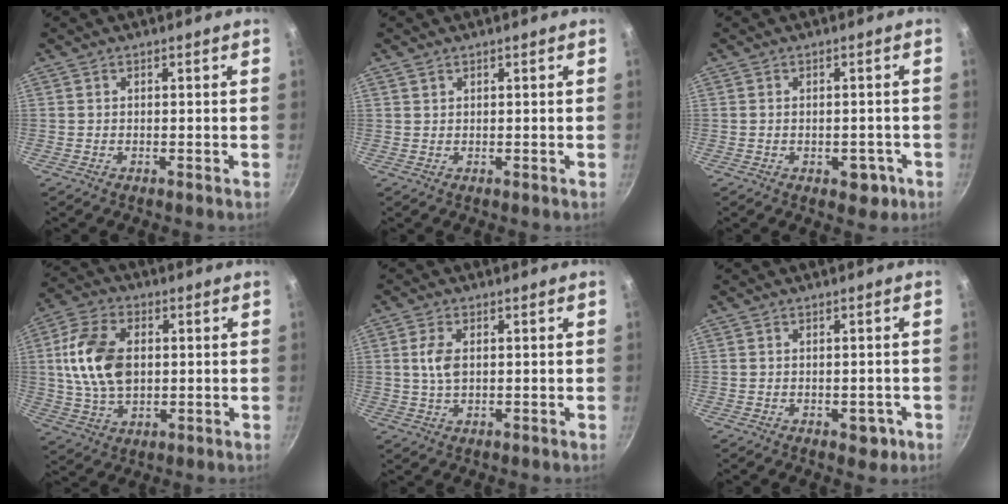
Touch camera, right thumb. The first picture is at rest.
{"total": 0.8, "force": [0.6, 0.5, 0.3], "torque": [-0.004, 0.000, 0.012]}
{"total": 4.1, "force": [-1.7, 2.6, 2.8], "torque": [-0.017, 0.013, -0.013]}
{"total": 14.1, "force": [1.6, 9.1, 10.6], "torque": [-0.189, 0.002, 0.027]}
{"total": 4.5, "force": [0.8, 2.6, 3.7], "torque": [-0.072, 0.001, 0.016]}
{"total": 3.0, "force": [-1.1, 1.9, 2.0], "torque": [-0.010, 0.009, -0.007]}